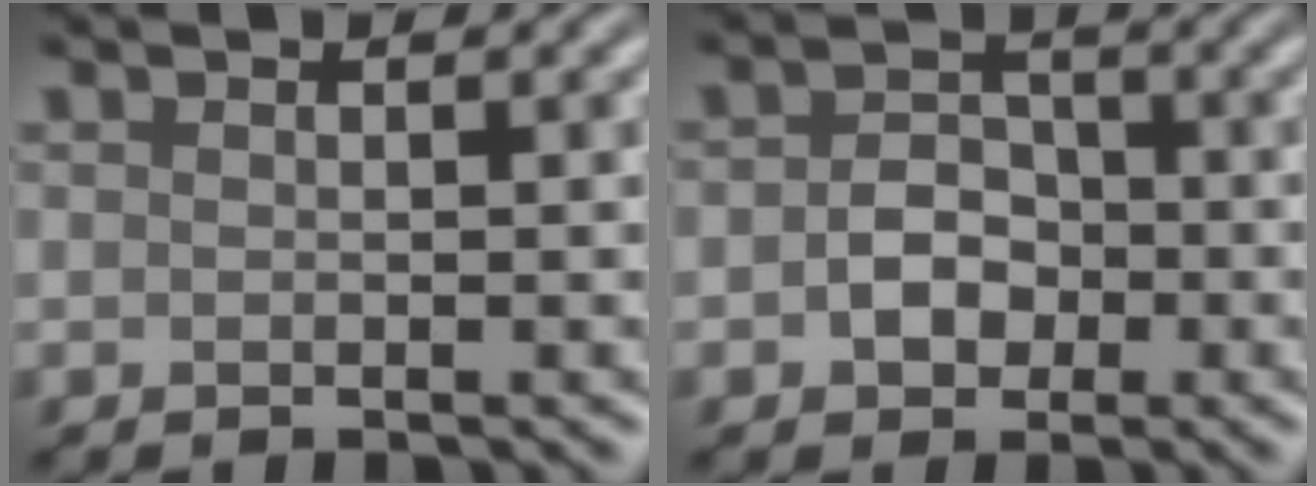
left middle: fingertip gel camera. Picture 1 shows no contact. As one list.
[{"total": 3.1, "force": [-0.8, 2.4, 1.7], "torque": [-0.028, 0.000, -0.017]}]